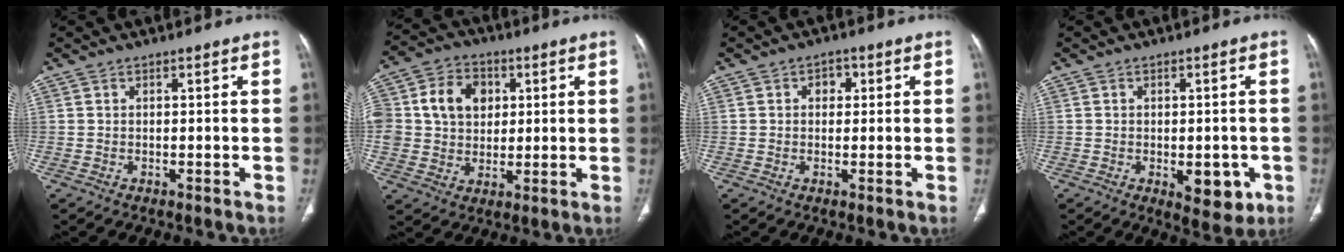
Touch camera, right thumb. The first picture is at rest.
{"total": 16.1, "force": [3.4, 13.1, 8.8], "torque": [-0.163, 0.020, 0.065]}
{"total": 2.5, "force": [0.6, 2.0, 1.4], "torque": [-0.005, 0.004, 0.005]}
{"total": 7.0, "force": [-2.1, 3.7, 5.6], "torque": [-0.050, 0.000, -0.015]}